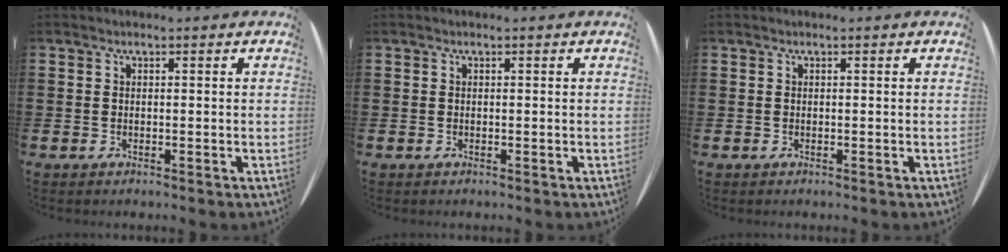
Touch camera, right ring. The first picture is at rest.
{"total": 0.0}
{"total": 0.0}